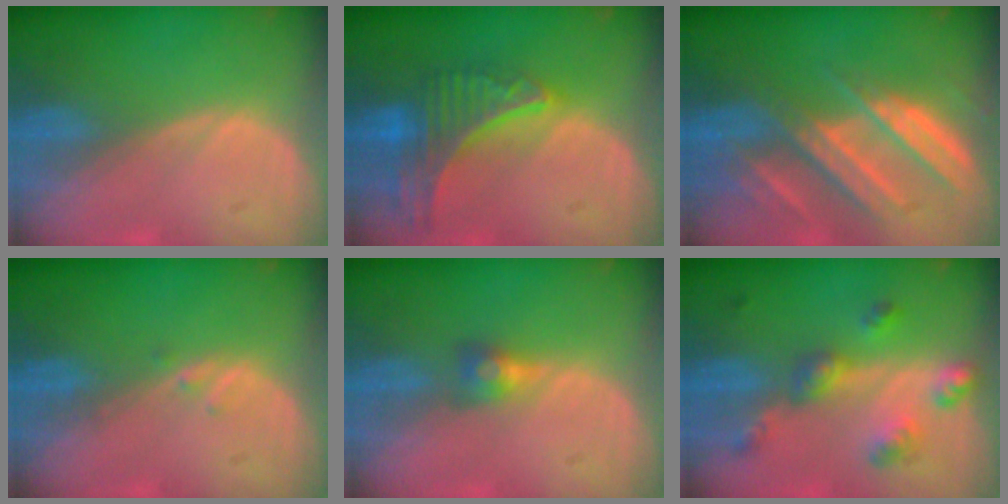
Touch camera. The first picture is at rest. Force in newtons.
{"total": 9.1, "press": 8.0, "slide": 4.3}
{"total": 9.5, "press": 8.4, "slide": 4.3}
{"total": 0.8, "press": 0.8, "slide": 0.1}
{"total": 2.8, "press": 2.5, "slide": 1.3}
{"total": 6.8, "press": 6.0, "slide": 3.2}